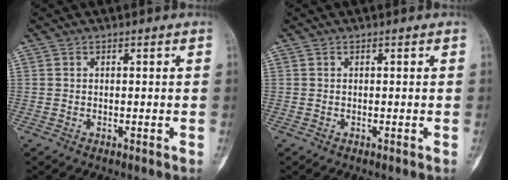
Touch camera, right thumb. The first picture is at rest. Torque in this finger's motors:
{"motor_torque": [0.00, 0.00, 0.02, -0.01, 0.00]}